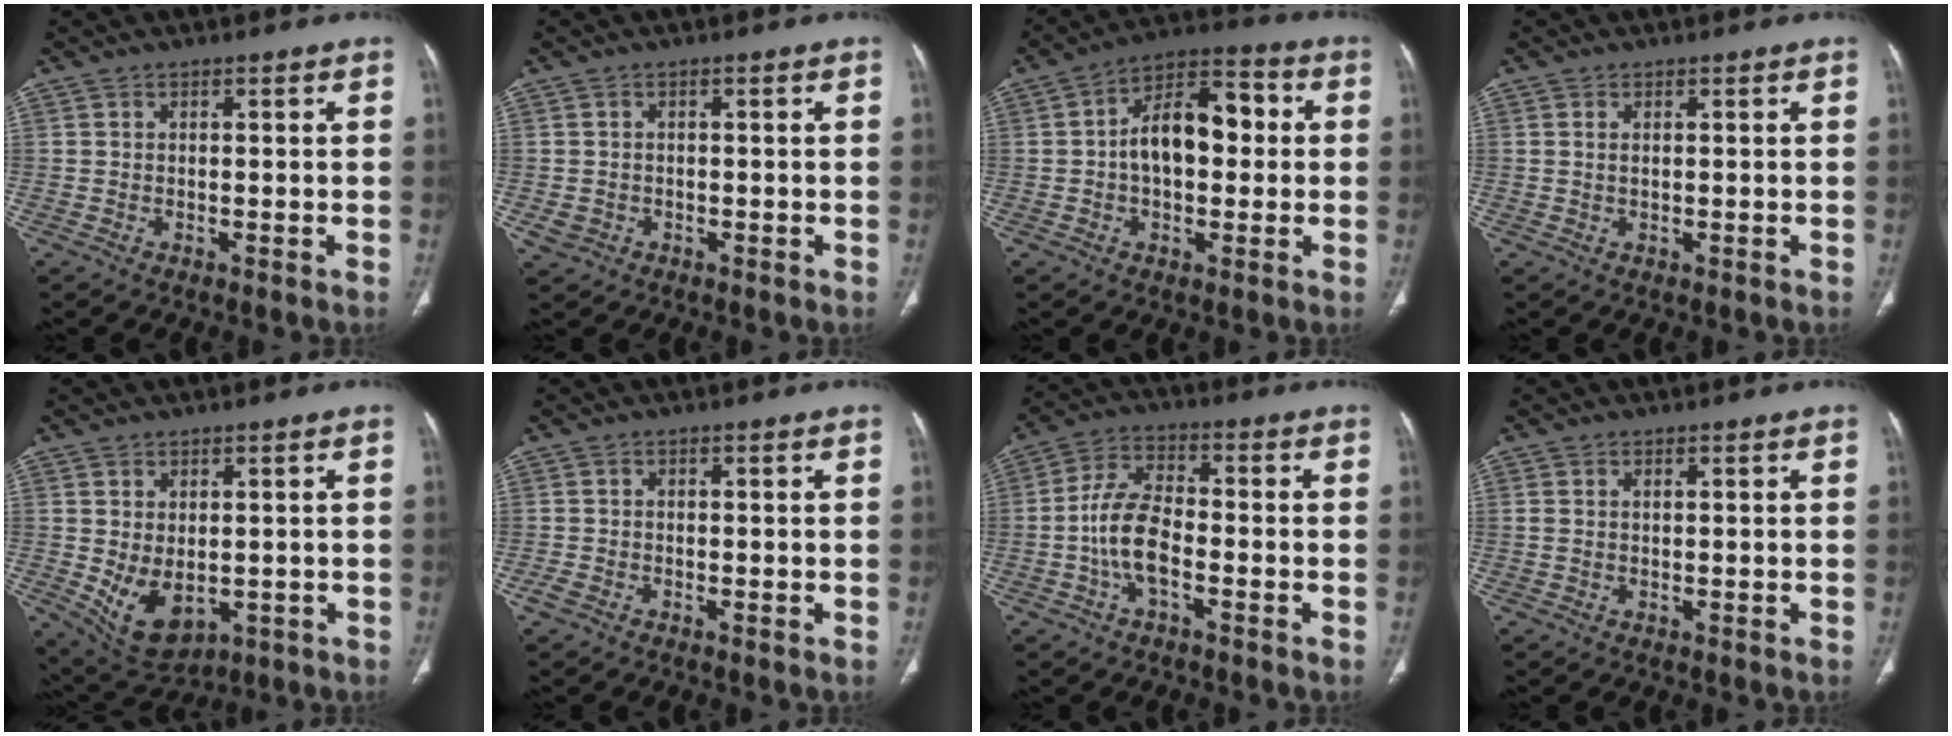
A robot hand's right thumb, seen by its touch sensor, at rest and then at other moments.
{"total": 2.3, "force": [-0.7, 2.1, 0.7], "torque": [-0.011, 0.004, -0.006]}
{"total": 13.2, "force": [0.7, 7.9, 10.6], "torque": [-0.147, 0.034, 0.001]}
{"total": 0.8, "force": [0.3, 0.3, 0.6], "torque": [-0.018, 0.004, 0.008]}
{"total": 8.7, "force": [-1.1, 5.7, 6.5], "torque": [-0.101, -0.010, 0.010]}
{"total": 1.6, "force": [-0.9, 1.0, 0.9], "torque": [-0.023, 0.000, -0.019]}
{"total": 9.1, "force": [-2.5, 4.4, 7.6], "torque": [-0.154, 0.029, -0.051]}
{"total": 1.1, "force": [0.3, 0.6, 0.8], "torque": [-0.029, 0.012, 0.014]}